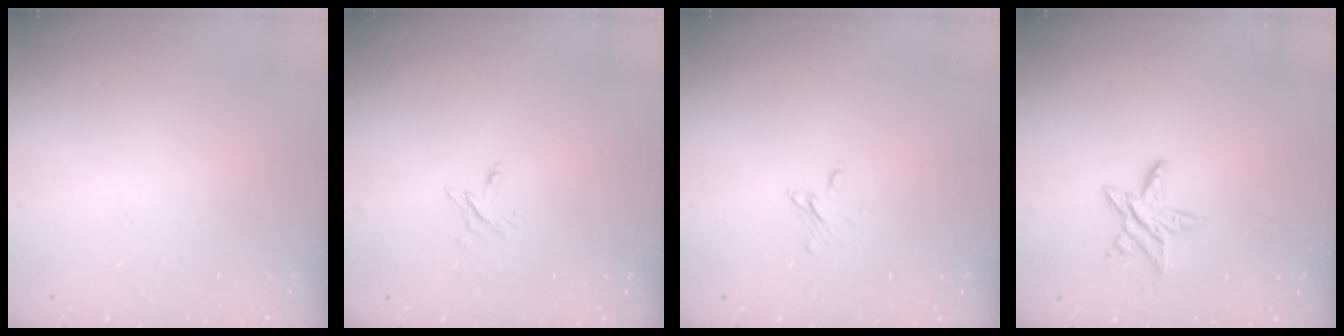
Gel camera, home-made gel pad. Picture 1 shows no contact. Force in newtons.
{"total": 2.8, "press": 2.8, "slide": 0.1}
{"total": 3.2, "press": 3.2, "slide": 0.2}
{"total": 8.2, "press": 8.2, "slide": 0.1}